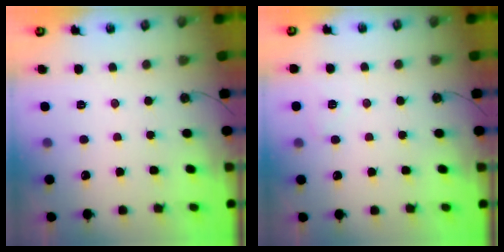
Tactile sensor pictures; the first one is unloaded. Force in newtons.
{"total": 5.1, "press": 4.5, "slide": 2.3}